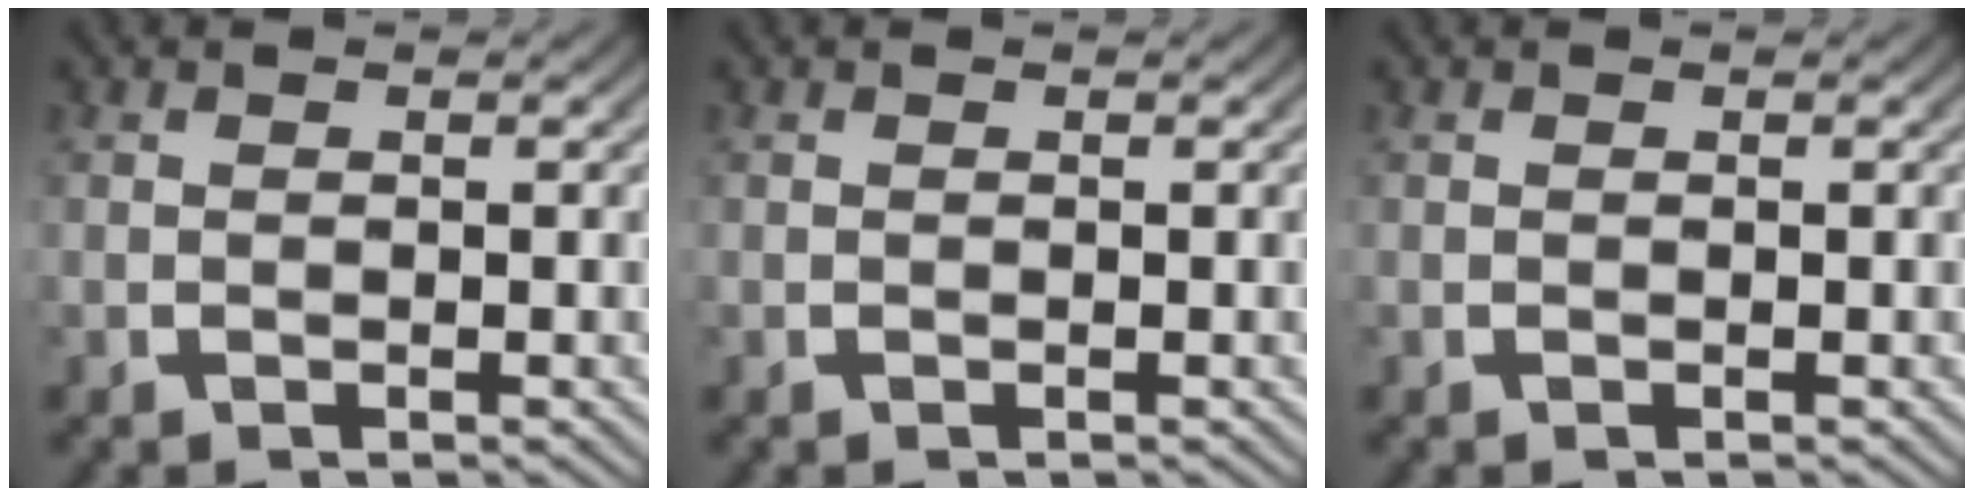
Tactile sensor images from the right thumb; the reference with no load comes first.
{"total": 0.0}
{"total": 0.0}